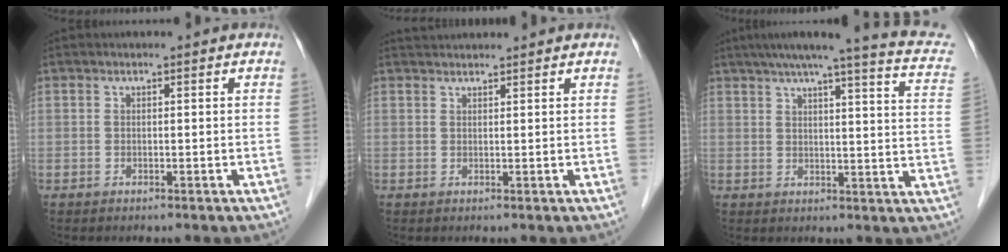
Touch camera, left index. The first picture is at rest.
{"total": 3.1, "force": [3.0, 0.1, 0.5], "torque": [-0.008, 0.033, 0.053]}
{"total": 17.4, "force": [13.2, 1.5, 11.3], "torque": [-0.158, 0.007, 0.146]}